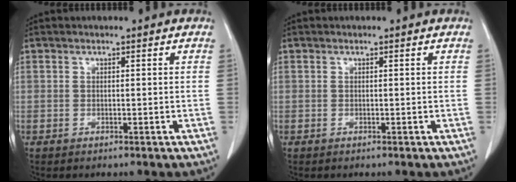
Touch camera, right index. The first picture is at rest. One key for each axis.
{"total": 0.0}